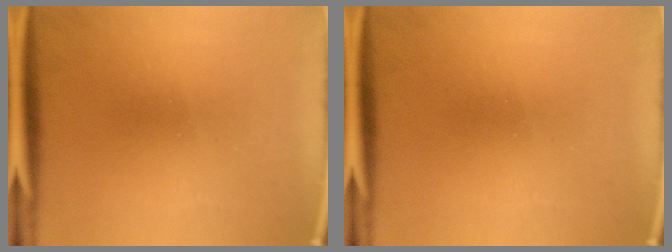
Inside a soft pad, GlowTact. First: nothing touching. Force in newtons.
{"total": 0.0}